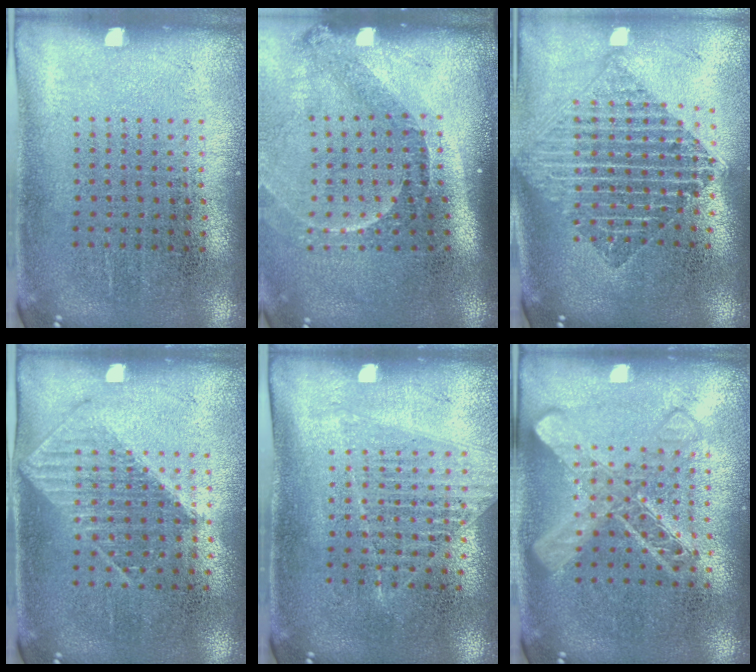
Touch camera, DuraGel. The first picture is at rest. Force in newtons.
{"total": 2.2, "press": 1.5, "slide": 1.5}
{"total": 2.2, "press": 1.8, "slide": 1.3}
{"total": 1.0, "press": 0.9, "slide": 0.3}
{"total": 1.2, "press": 1.1, "slide": 0.5}
{"total": 3.1, "press": 3.1, "slide": 0.5}